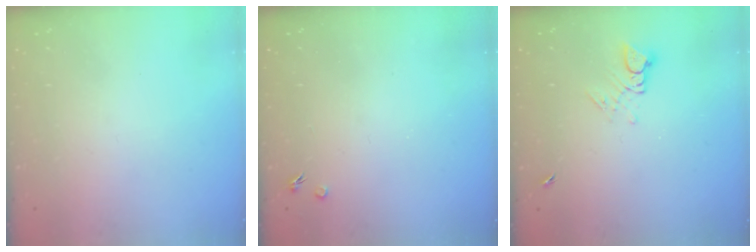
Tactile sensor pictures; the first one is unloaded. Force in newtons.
{"total": 1.7, "press": 1.7, "slide": 0.3}
{"total": 3.7, "press": 3.6, "slide": 0.6}